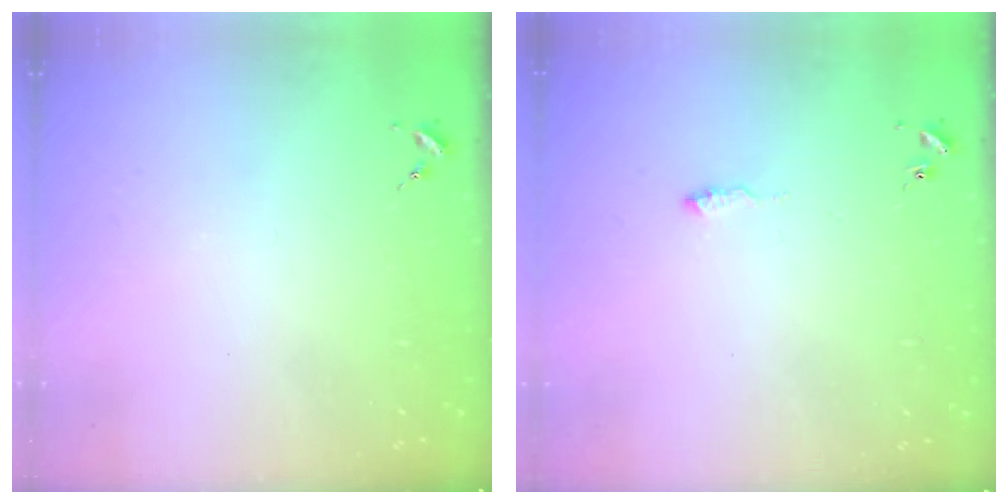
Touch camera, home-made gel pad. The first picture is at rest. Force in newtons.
{"total": 4.1, "press": 4.1, "slide": 0.6}